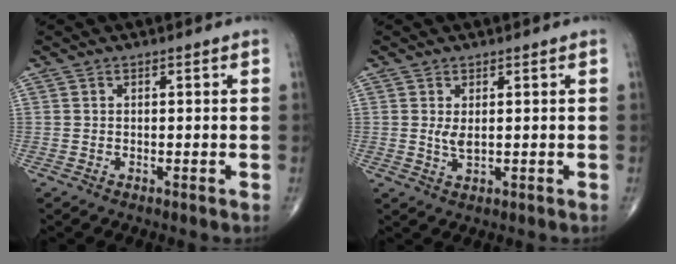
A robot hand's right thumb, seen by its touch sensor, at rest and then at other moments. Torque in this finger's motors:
{"motor_torque": [0.61, 0.48, -0.04, -0.11, 0.01]}